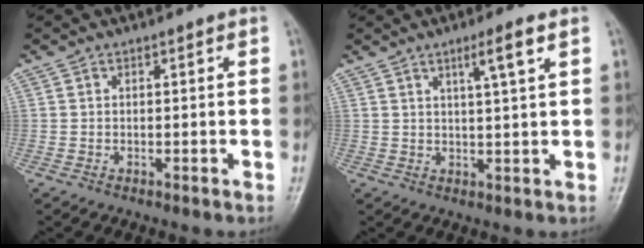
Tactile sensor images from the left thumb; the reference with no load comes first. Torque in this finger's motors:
{"motor_torque": [-0.04, 0.00, -0.18, -0.01, 0.08]}